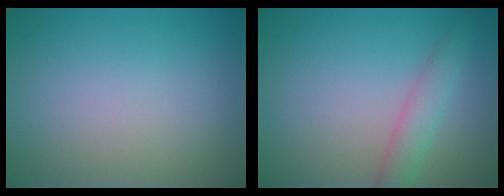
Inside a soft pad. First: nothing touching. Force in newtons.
{"total": 2.4, "press": 2.4, "slide": 0.1}